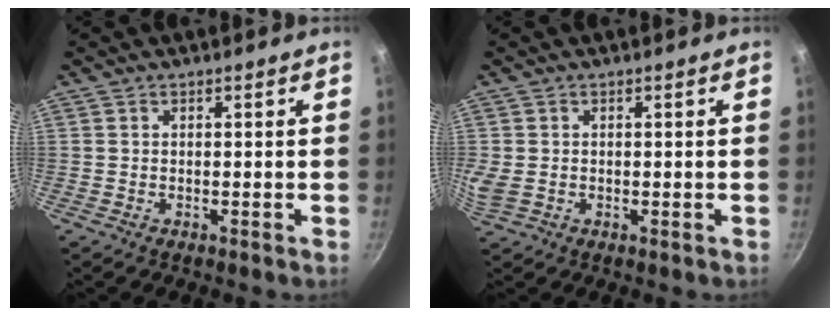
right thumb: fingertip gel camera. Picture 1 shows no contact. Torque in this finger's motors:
{"motor_torque": [0.38, 0.19, 0.89, 0.17, 0.02]}